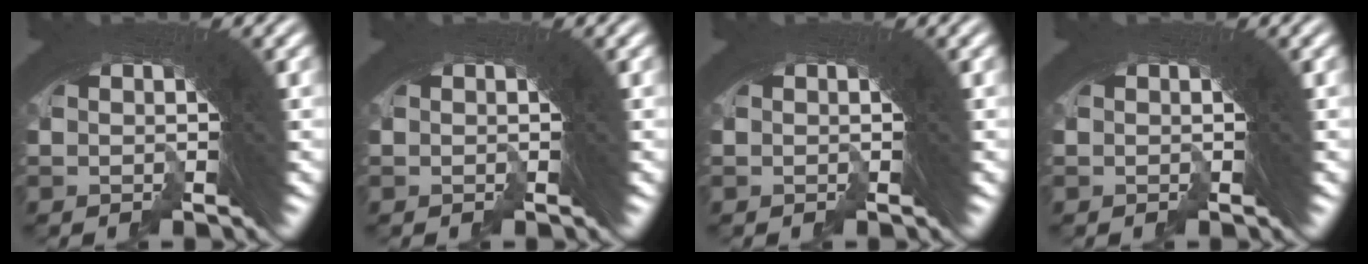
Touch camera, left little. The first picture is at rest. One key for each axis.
{"total": 0.0}
{"total": 0.0}
{"total": 0.0}